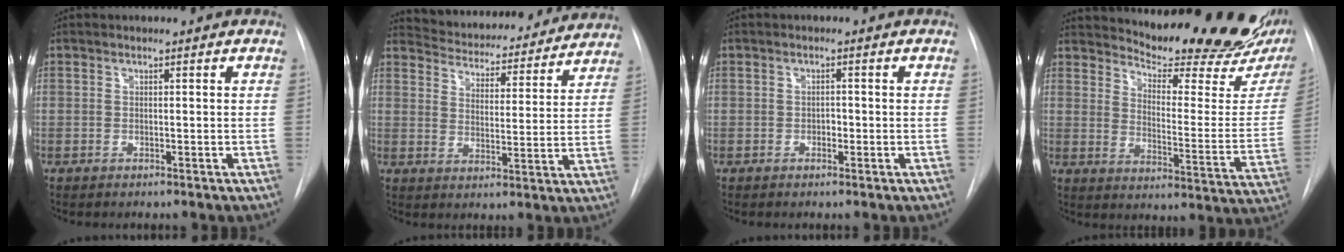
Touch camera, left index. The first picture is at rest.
{"total": 19.6, "force": [18.3, 4.8, 5.1], "torque": [-0.075, -0.014, 0.236]}
{"total": 1.7, "force": [-1.5, 0.5, 0.5], "torque": [-0.005, -0.002, -0.023]}
{"total": 22.5, "force": [19.4, 3.0, 11.0], "torque": [-0.159, -0.101, 0.241]}